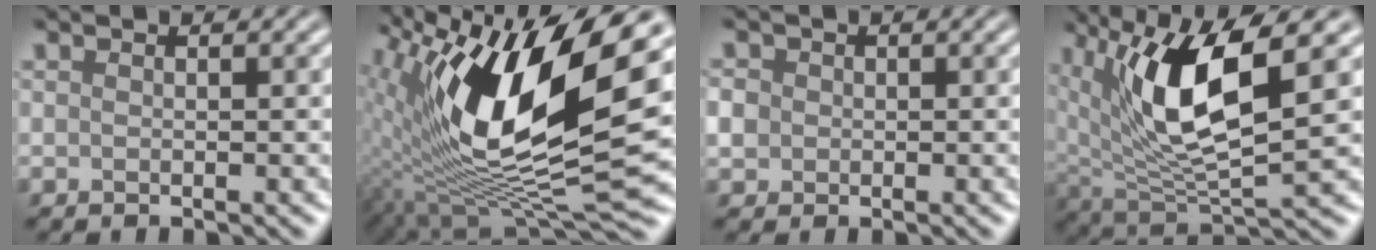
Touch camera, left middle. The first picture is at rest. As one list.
[{"total": 16.0, "force": [3.8, 5.5, 14.6], "torque": [-0.264, -0.007, 0.064]}, {"total": 1.9, "force": [-0.1, 1.9, 0.5], "torque": [-0.013, 0.002, -0.003]}, {"total": 9.9, "force": [3.5, 3.4, 8.7], "torque": [-0.172, -0.008, 0.065]}]